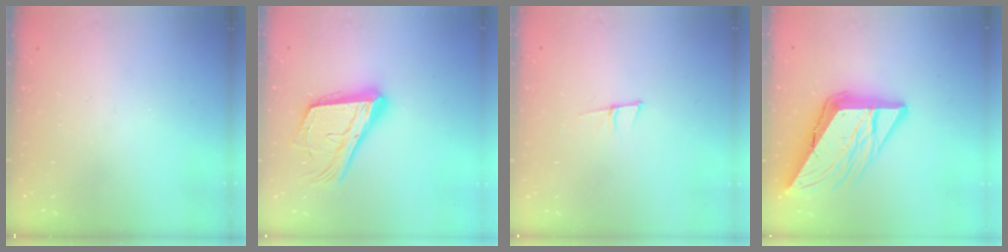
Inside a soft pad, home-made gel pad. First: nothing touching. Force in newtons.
{"total": 21.0, "press": 20.9, "slide": 2.7}
{"total": 5.6, "press": 5.0, "slide": 2.6}
{"total": 17.8, "press": 17.7, "slide": 2.2}